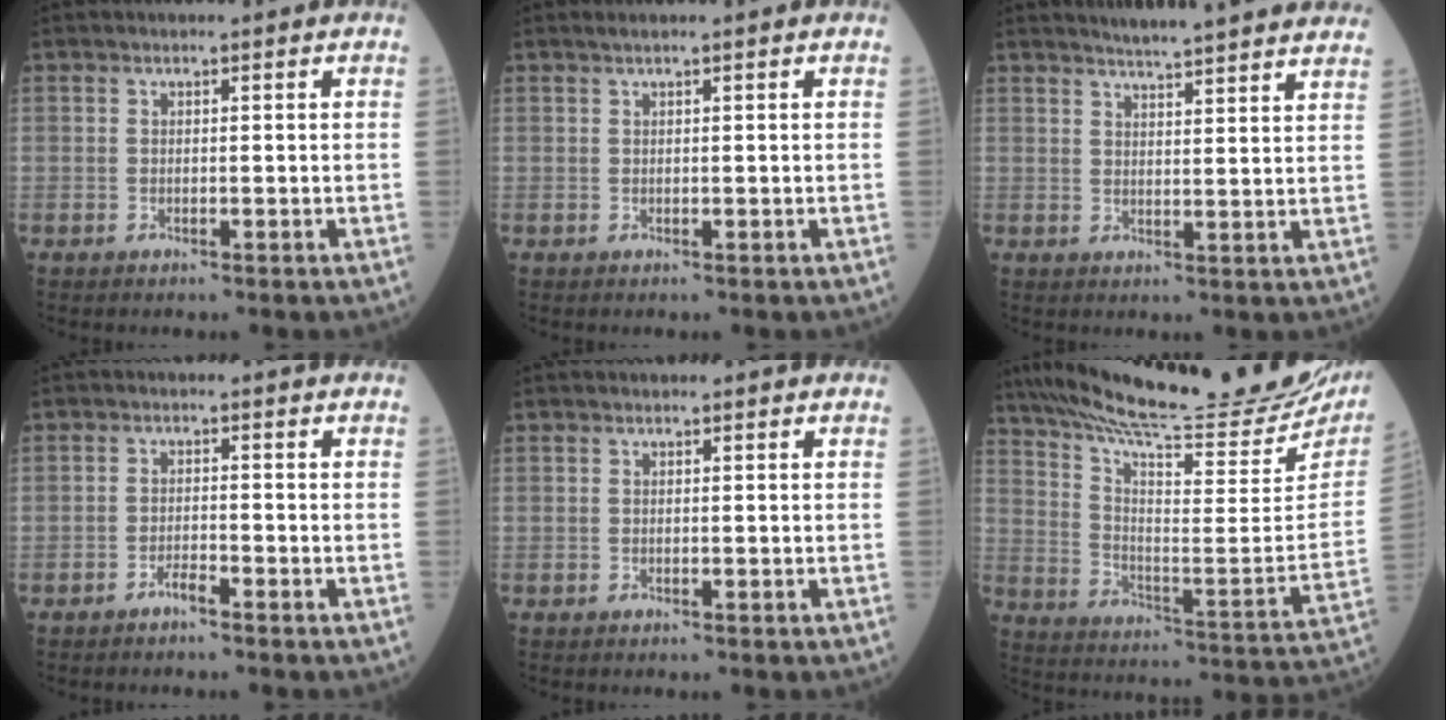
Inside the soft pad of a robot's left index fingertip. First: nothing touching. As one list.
[{"total": 0.7, "force": [0.6, -0.2, 0.4], "torque": [-0.018, 0.009, 0.018]}, {"total": 14.4, "force": [13.3, 0.3, 5.6], "torque": [-0.079, -0.007, 0.157]}, {"total": 1.5, "force": [-1.3, 0.1, 0.7], "torque": [-0.016, 0.000, -0.026]}, {"total": 0.0}, {"total": 27.8, "force": [24.6, 1.7, 12.7], "torque": [-0.221, -0.085, 0.343]}]